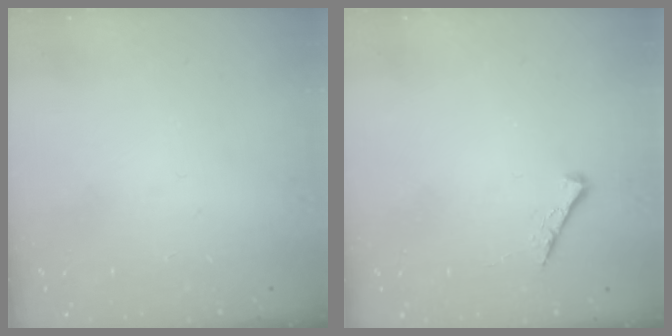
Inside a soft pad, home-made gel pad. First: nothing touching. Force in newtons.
{"total": 3.9, "press": 3.9, "slide": 0.5}